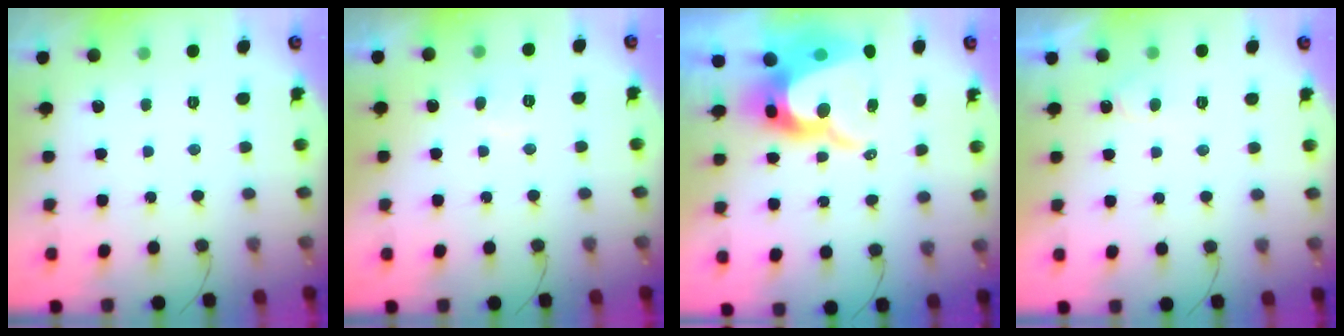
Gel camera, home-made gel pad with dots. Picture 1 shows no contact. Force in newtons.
{"total": 6.7, "press": 6.6, "slide": 0.7}
{"total": 14.7, "press": 14.7, "slide": 1.0}
{"total": 3.4, "press": 3.4, "slide": 0.3}